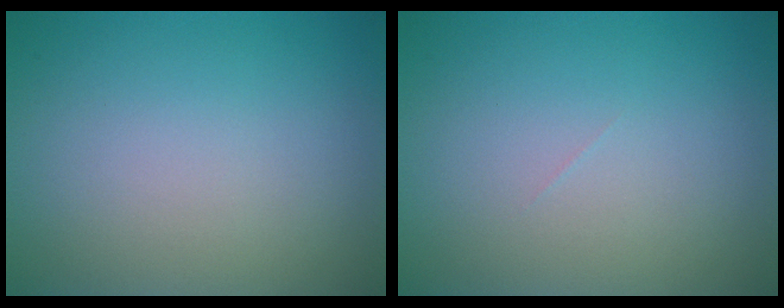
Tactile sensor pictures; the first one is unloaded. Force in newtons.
{"total": 0.0}